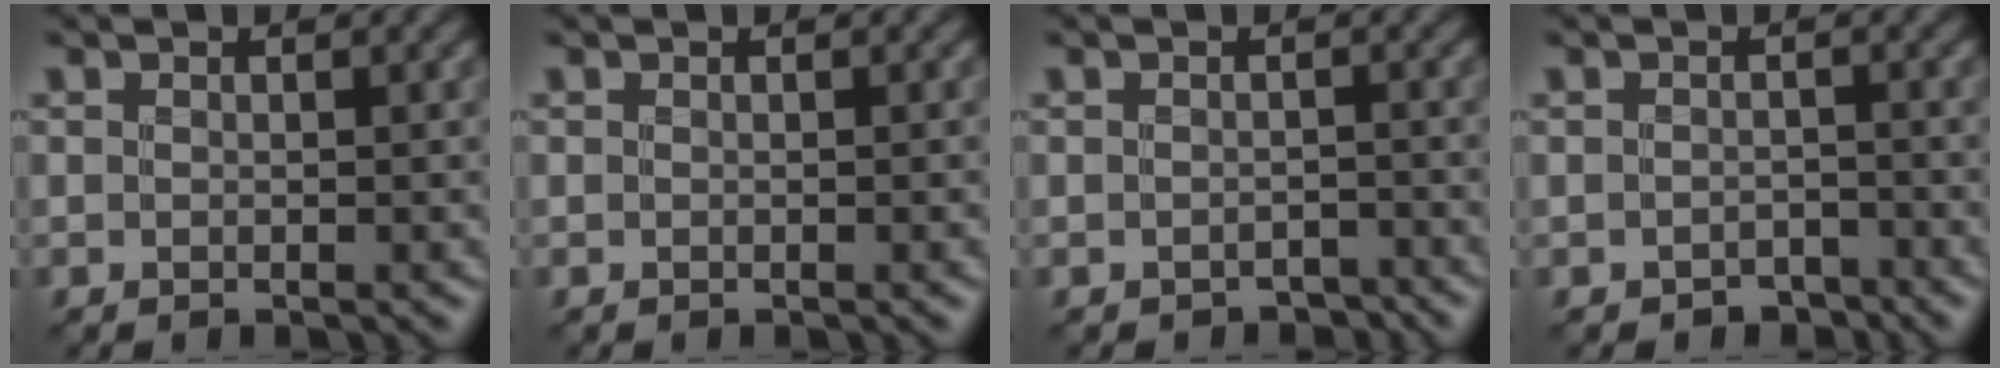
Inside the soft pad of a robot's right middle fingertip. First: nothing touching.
{"total": 0.0}
{"total": 1.3, "force": [-1.1, 0.6, 0.2], "torque": [-0.002, -0.002, -0.017]}
{"total": 1.3, "force": [-1.1, 0.7, 0.3], "torque": [-0.004, 0.001, -0.019]}